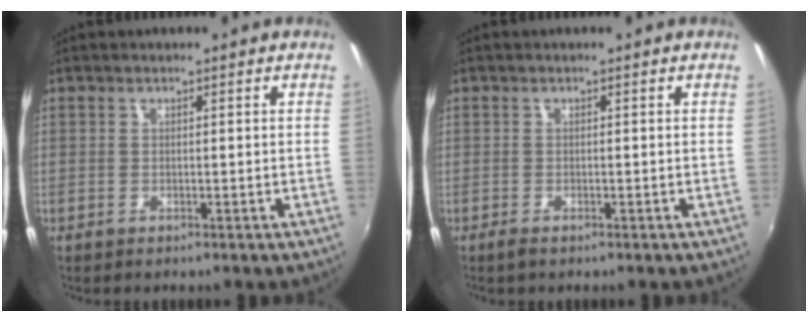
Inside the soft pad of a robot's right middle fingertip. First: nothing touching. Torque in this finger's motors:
{"motor_torque": [0.25, -0.31, 0.03, 0.02]}